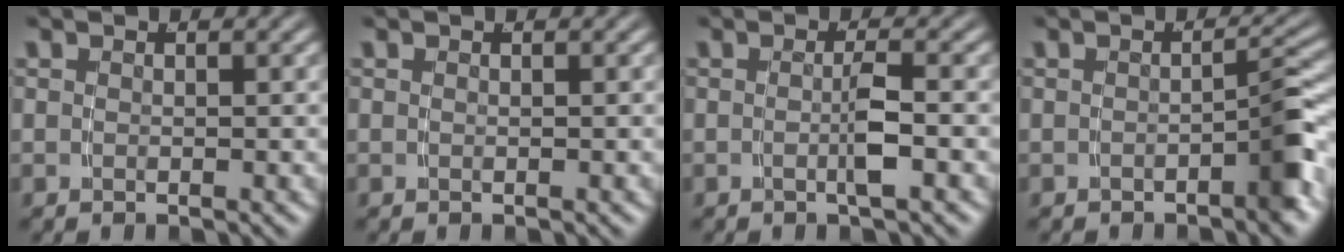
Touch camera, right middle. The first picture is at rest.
{"total": 0.0}
{"total": 2.0, "force": [-0.7, -0.8, 1.7], "torque": [-0.020, -0.001, -0.010]}
{"total": 2.7, "force": [-1.4, 0.1, 2.3], "torque": [-0.027, 0.007, -0.026]}